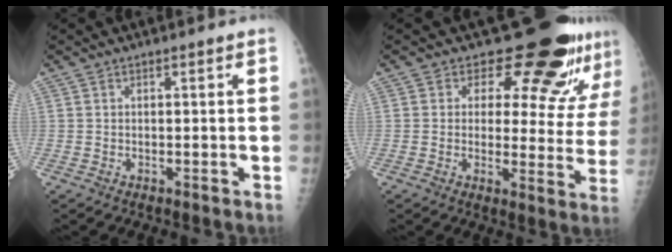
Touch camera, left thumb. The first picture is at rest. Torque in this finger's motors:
{"motor_torque": [1.20, 1.32, 0.49, -0.80, 0.02]}